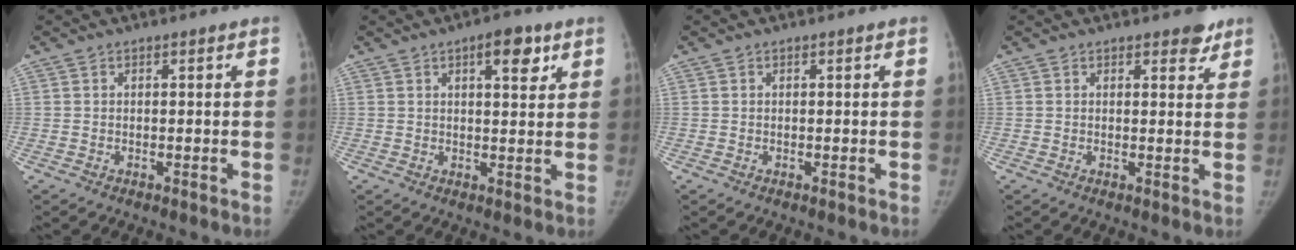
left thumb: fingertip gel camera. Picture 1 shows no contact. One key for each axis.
{"total": 6.1, "fx": 3.1, "fy": 2.4, "fz": 4.7, "tx": -0.046, "ty": -0.012, "tz": 0.039}
{"total": 0.0}
{"total": 3.0, "fx": 2.2, "fy": 1.5, "fz": 1.3, "tx": 0.006, "ty": -0.012, "tz": 0.025}